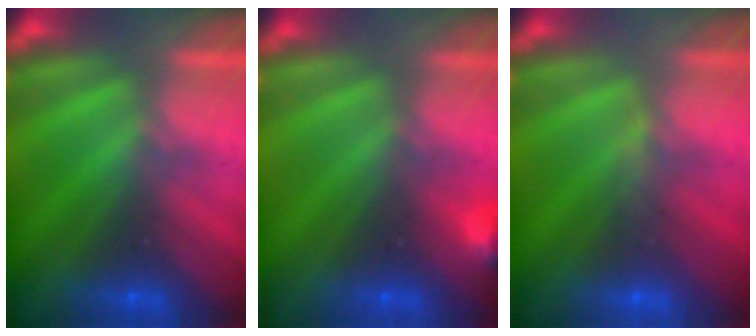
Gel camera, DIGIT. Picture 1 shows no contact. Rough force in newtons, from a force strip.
{"total": 2.9}
{"total": 3.4}